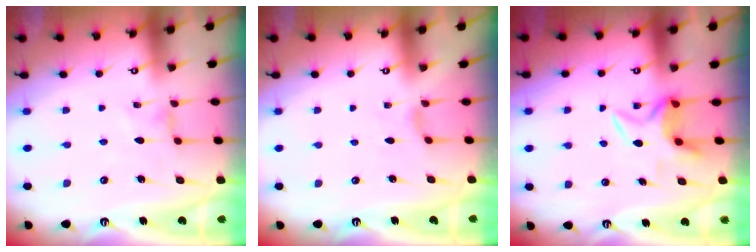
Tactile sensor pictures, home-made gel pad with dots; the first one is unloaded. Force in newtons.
{"total": 2.2, "press": 2.2, "slide": 0.5}
{"total": 4.5, "press": 4.5, "slide": 0.7}